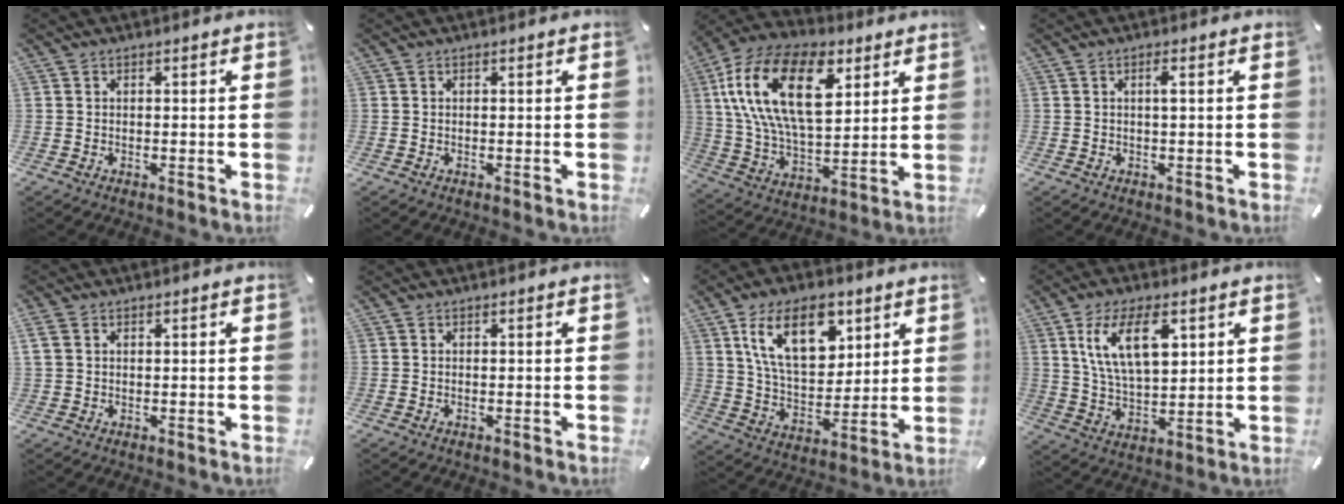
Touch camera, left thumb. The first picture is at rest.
{"total": 0.0}
{"total": 22.1, "force": [9.0, 12.3, 16.0], "torque": [-0.341, -0.022, 0.149]}
{"total": 1.7, "force": [0.3, 0.2, 1.7], "torque": [-0.034, 0.000, 0.003]}
{"total": 1.8, "force": [0.8, 1.3, 1.0], "torque": [-0.024, 0.002, 0.016]}
{"total": 0.0}
{"total": 17.2, "force": [8.1, 9.9, 11.5], "torque": [-0.200, -0.011, 0.143]}
{"total": 13.6, "force": [6.1, 6.8, 10.1], "torque": [-0.204, -0.008, 0.103]}